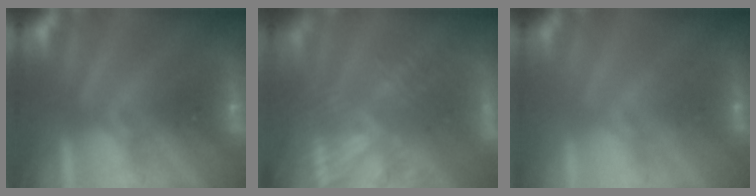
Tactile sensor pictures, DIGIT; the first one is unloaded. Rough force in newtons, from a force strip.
{"total": 8.1}
{"total": 2.2}